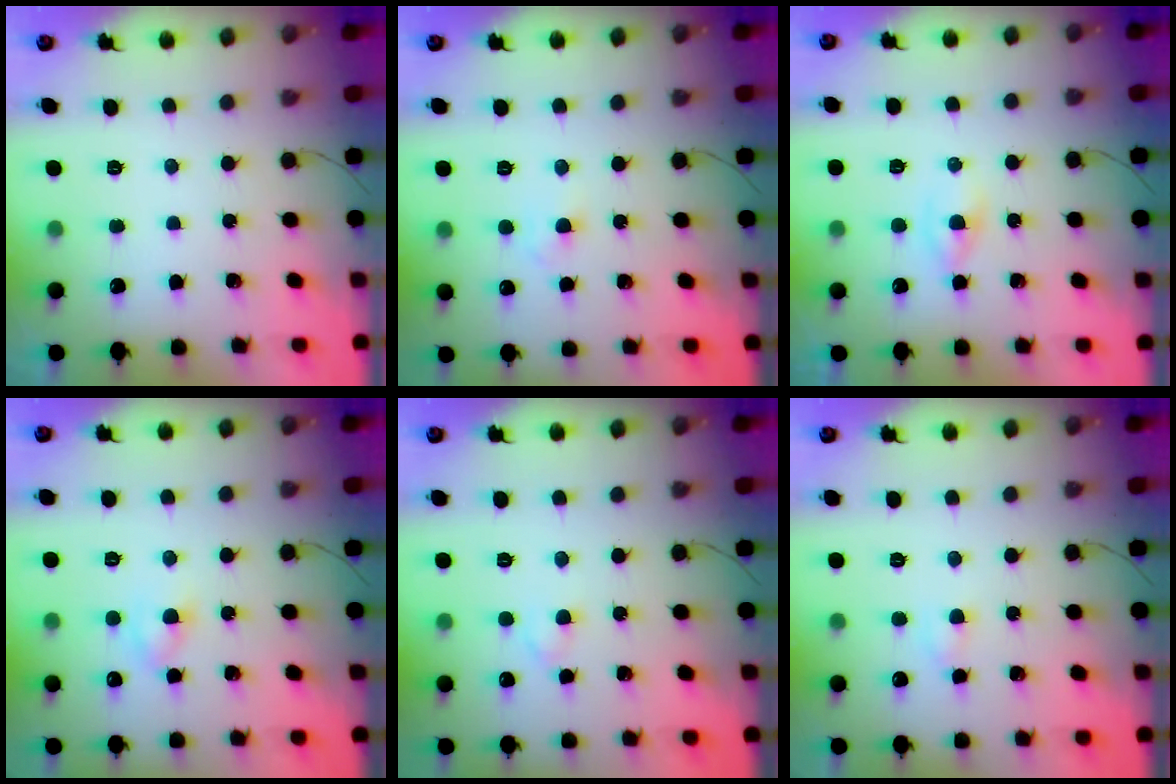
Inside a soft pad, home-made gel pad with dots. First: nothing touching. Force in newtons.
{"total": 2.4, "press": 2.3, "slide": 0.9}
{"total": 1.1, "press": 0.8, "slide": 0.7}
{"total": 2.1, "press": 1.9, "slide": 0.8}
{"total": 2.0, "press": 1.7, "slide": 0.9}
{"total": 2.7, "press": 2.5, "slide": 1.0}